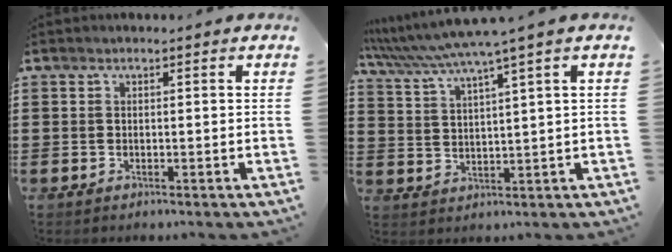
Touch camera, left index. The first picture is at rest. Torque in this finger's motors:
{"motor_torque": [1.02, -1.11, 0.93, 0.21]}